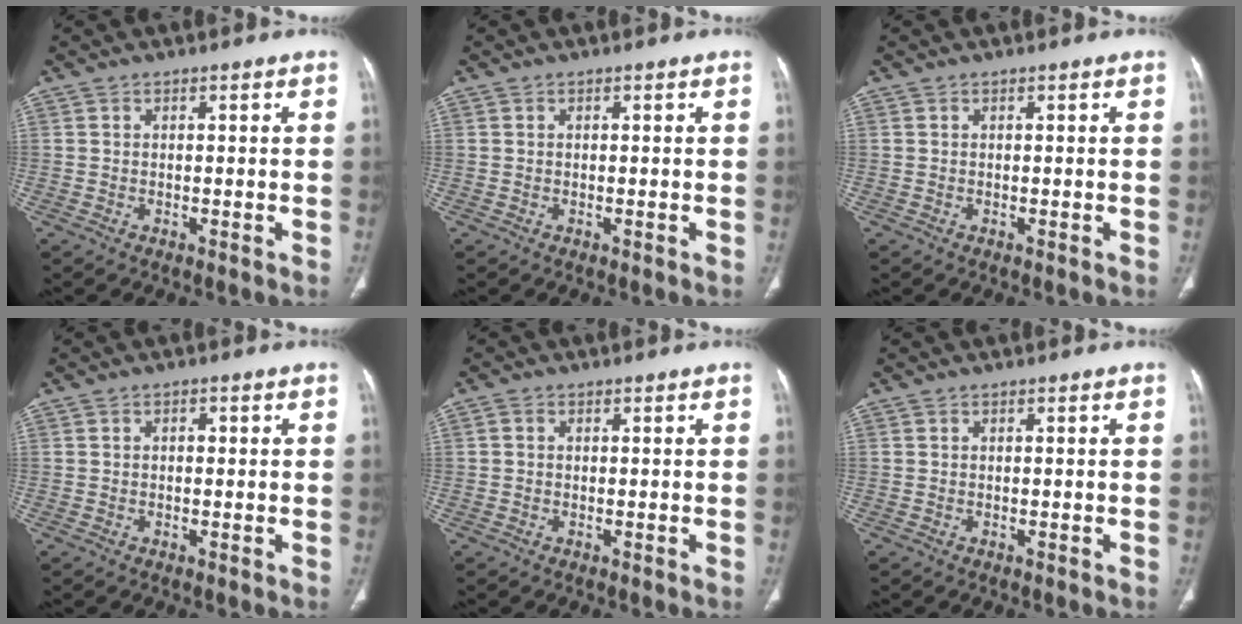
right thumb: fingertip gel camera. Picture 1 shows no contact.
{"total": 0.0}
{"total": 0.0}
{"total": 1.0, "force": [0.1, 0.6, 0.8], "torque": [-0.010, 0.003, -0.002]}
{"total": 0.8, "force": [0.0, 0.7, 0.4], "torque": [-0.008, 0.003, -0.001]}
{"total": 0.0}